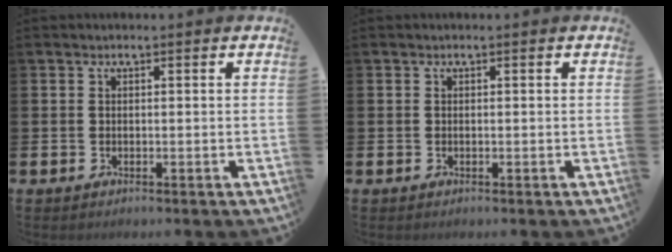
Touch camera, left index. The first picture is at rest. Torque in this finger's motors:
{"motor_torque": [-0.04, 0.07, -0.05, -0.01]}